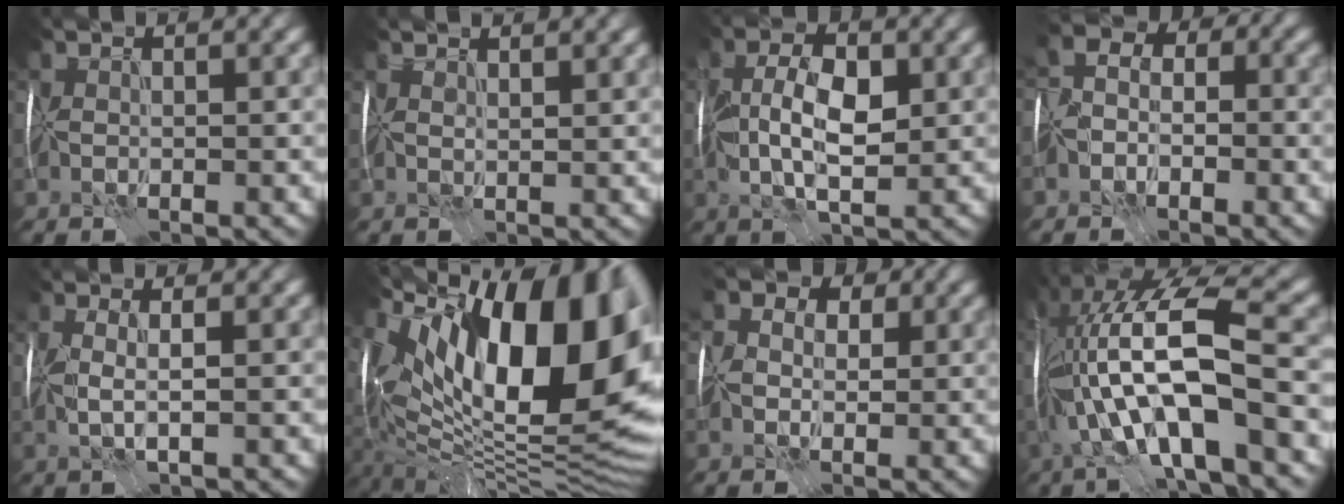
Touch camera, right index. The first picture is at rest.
{"total": 2.9, "force": [2.4, 0.7, 1.3], "torque": [-0.013, 0.019, 0.015]}
{"total": 4.6, "force": [0.4, 2.0, 4.1], "torque": [-0.095, 0.008, 0.007]}
{"total": 2.6, "force": [-1.5, 2.0, 0.8], "torque": [-0.025, 0.011, -0.034]}
{"total": 0.7, "force": [0.3, -0.3, 0.6], "torque": [-0.031, 0.001, 0.006]}
{"total": 18.7, "force": [5.2, 8.8, 15.7], "torque": [-0.248, 0.027, 0.097]}
{"total": 3.3, "force": [1.2, 2.8, 1.3], "torque": [-0.025, 0.022, 0.009]}
{"total": 13.2, "force": [-1.5, 4.0, 12.5], "torque": [-0.250, 0.030, -0.016]}